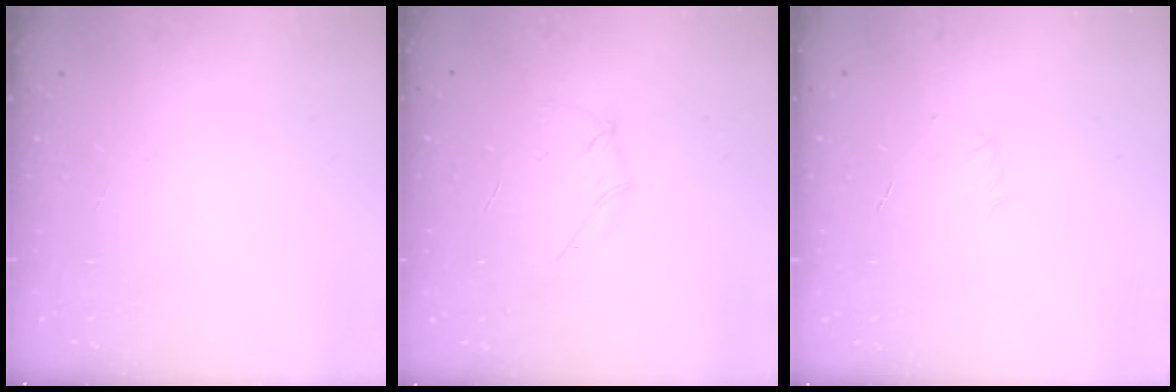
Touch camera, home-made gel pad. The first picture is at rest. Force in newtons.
{"total": 3.1, "press": 3.0, "slide": 0.8}
{"total": 2.9, "press": 2.8, "slide": 0.8}